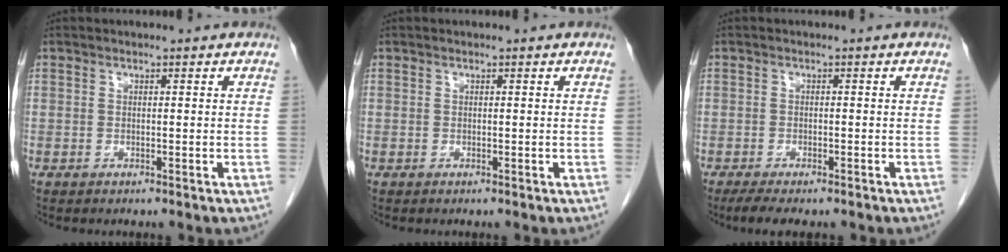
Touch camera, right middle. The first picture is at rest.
{"total": 0.0}
{"total": 4.3, "force": [-3.3, 1.3, 2.4], "torque": [-0.043, -0.011, -0.050]}